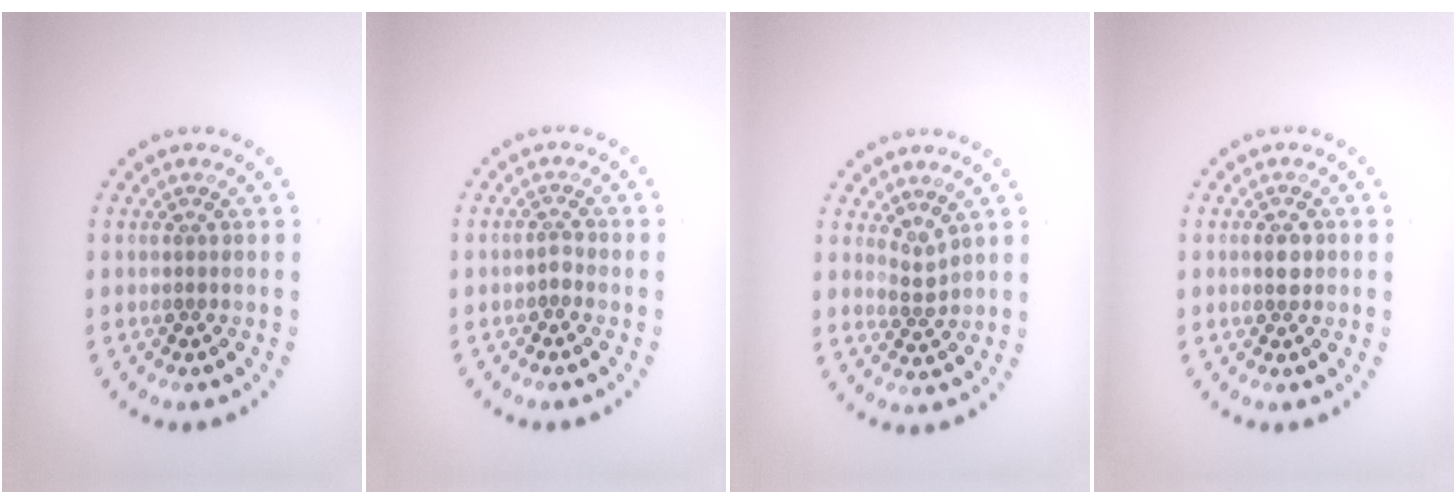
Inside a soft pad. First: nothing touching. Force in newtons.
{"total": 0.9, "press": 0.6, "slide": 0.7}
{"total": 1.6, "press": 1.0, "slide": 1.2}
{"total": 1.6, "press": 1.6, "slide": 0.2}